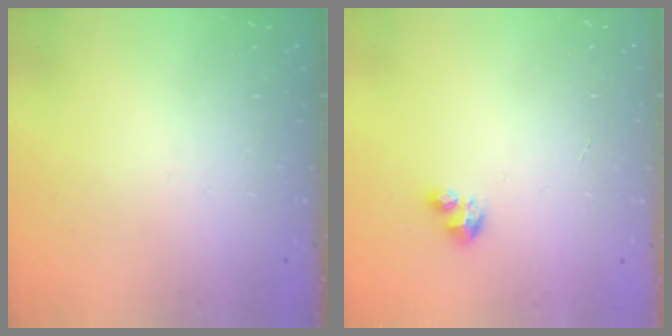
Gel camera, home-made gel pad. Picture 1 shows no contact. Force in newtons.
{"total": 2.8, "press": 2.8, "slide": 0.2}